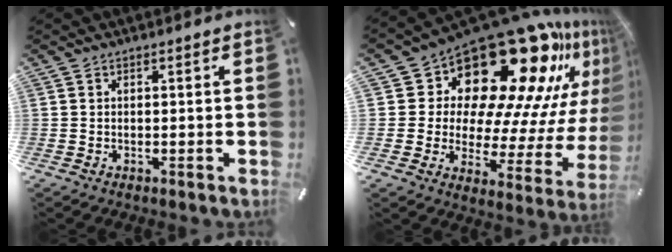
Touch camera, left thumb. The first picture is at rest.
{"total": 25.1, "force": [16.5, 13.1, 13.7], "torque": [-0.189, -0.154, 0.286]}